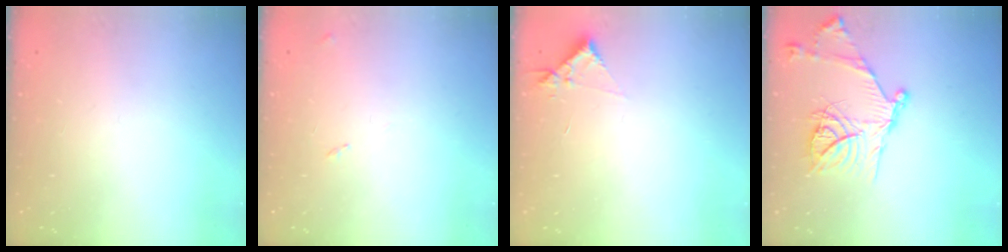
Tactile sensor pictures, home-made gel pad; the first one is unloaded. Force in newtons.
{"total": 7.6, "press": 7.5, "slide": 0.7}
{"total": 3.9, "press": 3.9, "slide": 0.5}
{"total": 18.9, "press": 18.8, "slide": 1.9}